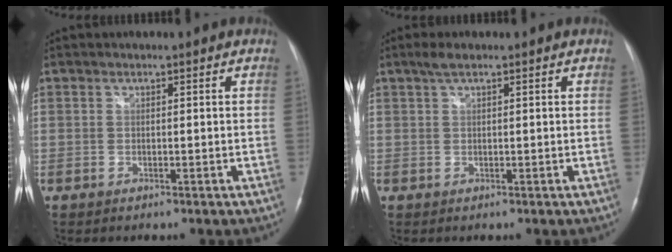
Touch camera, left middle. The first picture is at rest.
{"total": 1.9, "force": [1.3, 0.4, 1.3], "torque": [-0.031, 0.010, 0.026]}